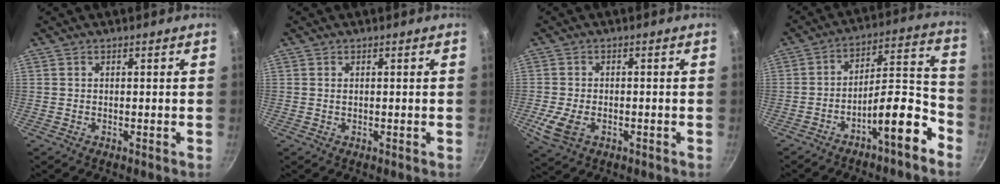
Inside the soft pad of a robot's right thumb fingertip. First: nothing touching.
{"total": 0.5, "force": [0.2, 0.3, 0.4], "torque": [-0.008, 0.000, 0.004]}
{"total": 6.2, "force": [-1.9, 3.9, 4.4], "torque": [-0.094, -0.003, -0.031]}
{"total": 11.8, "force": [-7.0, 3.2, 8.9], "torque": [-0.106, 0.078, -0.107]}